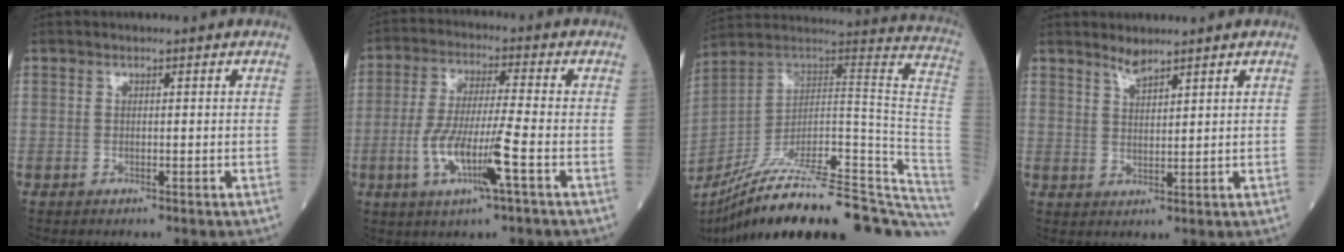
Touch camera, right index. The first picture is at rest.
{"total": 10.2, "force": [-3.5, 0.4, 9.5], "torque": [-0.193, -0.007, -0.068]}
{"total": 34.4, "force": [-27.7, 3.8, 20.2], "torque": [-0.179, -0.005, -0.389]}
{"total": 2.5, "force": [2.3, 0.2, 1.0], "torque": [-0.019, -0.003, 0.045]}